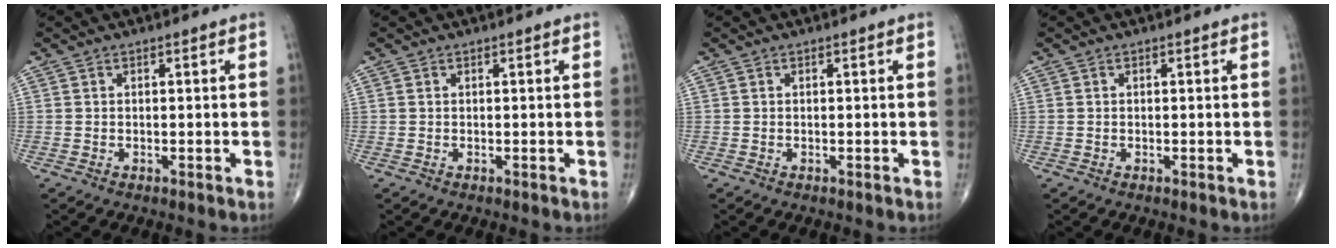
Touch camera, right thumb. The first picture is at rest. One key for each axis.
{"total": 0.0}
{"total": 0.0}
{"total": 0.0}